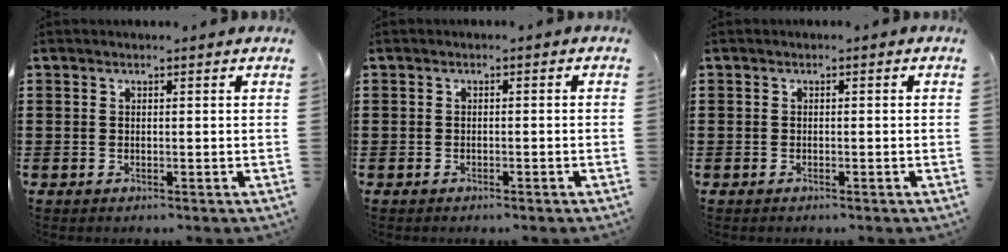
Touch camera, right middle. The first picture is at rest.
{"total": 0.9, "force": [-0.9, 0.3, 0.2], "torque": [-0.006, 0.001, -0.017]}
{"total": 0.0}